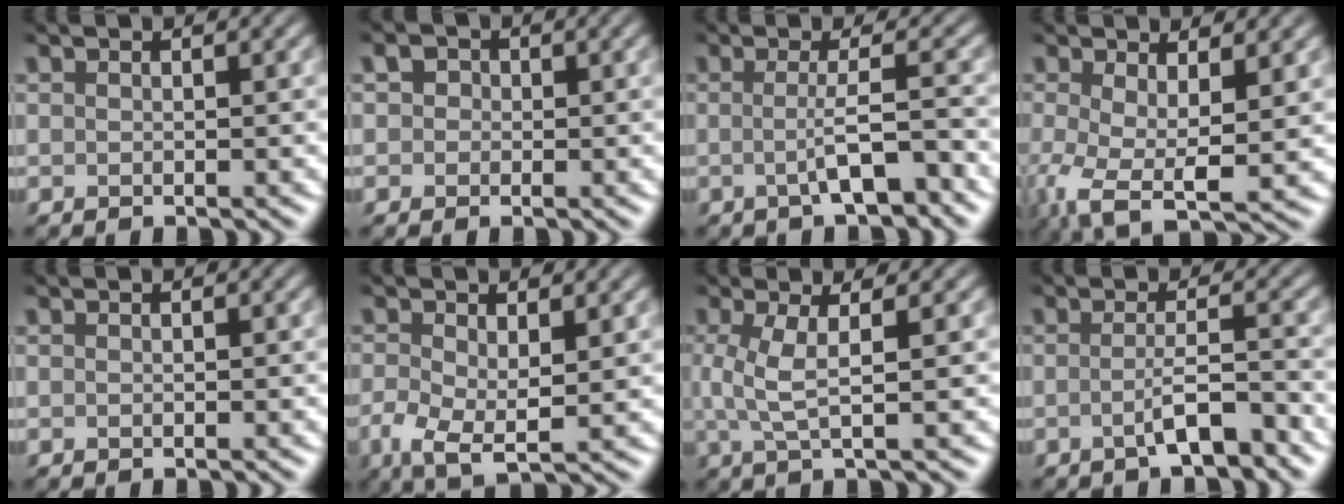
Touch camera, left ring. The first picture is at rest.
{"total": 1.3, "force": [0.3, 1.2, 0.4], "torque": [0.003, 0.002, -0.004]}
{"total": 3.9, "force": [-0.8, 0.8, 3.8], "torque": [-0.056, 0.002, -0.017]}
{"total": 6.0, "force": [-0.8, 2.1, 5.5], "torque": [-0.108, -0.010, -0.019]}
{"total": 0.0}
{"total": 4.2, "force": [-0.5, 1.9, 3.8], "torque": [-0.080, -0.011, -0.011]}
{"total": 3.4, "force": [0.5, 0.7, 3.3], "torque": [-0.069, 0.002, 0.010]}
{"total": 3.3, "force": [-1.3, 0.6, 3.0], "torque": [-0.047, 0.008, -0.029]}